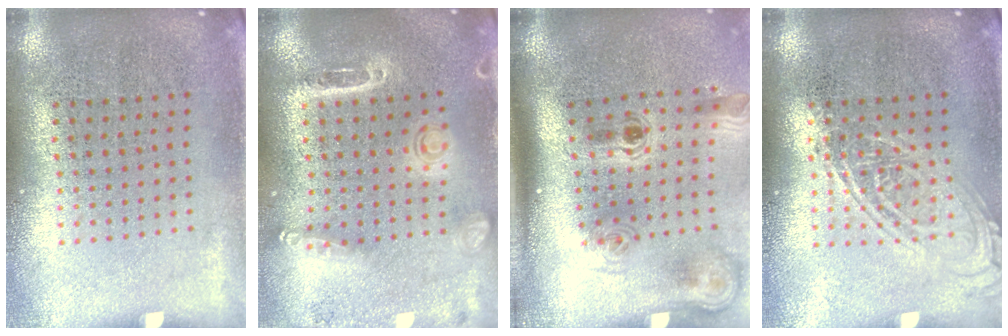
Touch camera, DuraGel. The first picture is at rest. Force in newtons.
{"total": 1.6, "press": 1.5, "slide": 0.6}
{"total": 2.3, "press": 1.5, "slide": 1.7}
{"total": 2.2, "press": 2.2, "slide": 0.2}